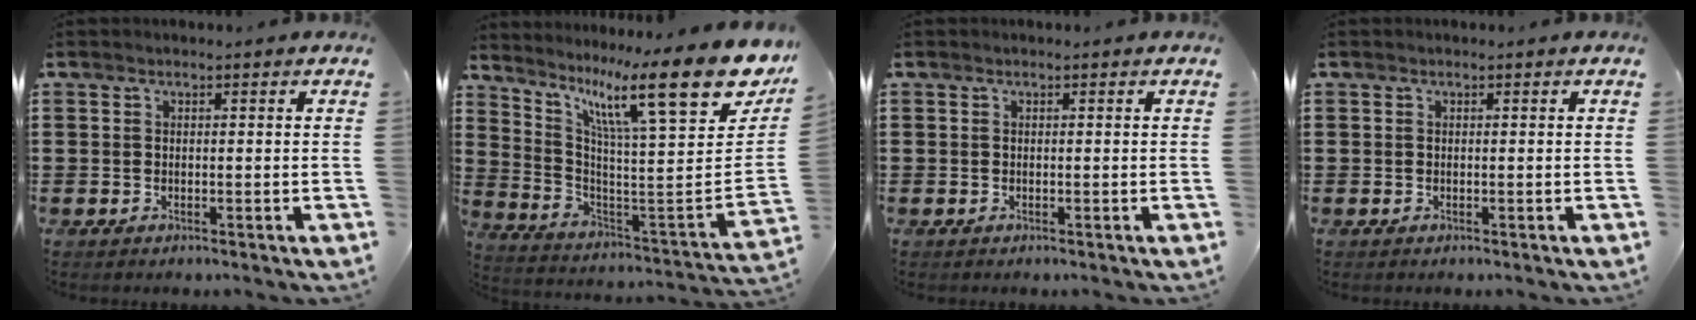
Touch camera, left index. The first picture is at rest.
{"total": 16.3, "force": [9.7, 2.2, 12.9], "torque": [-0.231, -0.074, 0.147]}
{"total": 0.0}
{"total": 0.0}